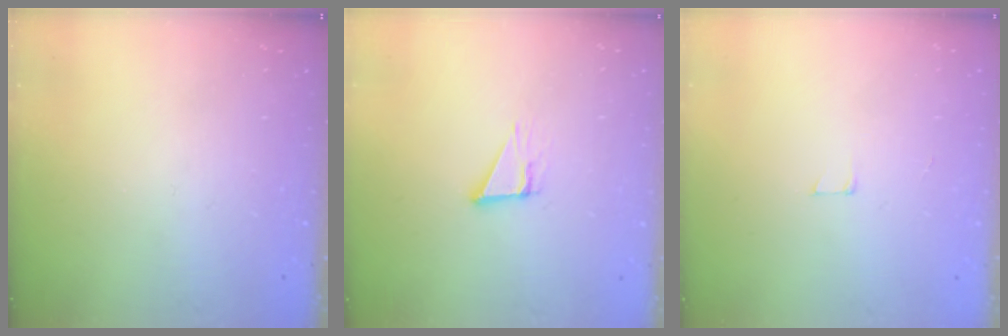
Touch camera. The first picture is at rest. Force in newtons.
{"total": 3.8, "press": 3.7, "slide": 0.4}
{"total": 3.0, "press": 3.0, "slide": 0.2}